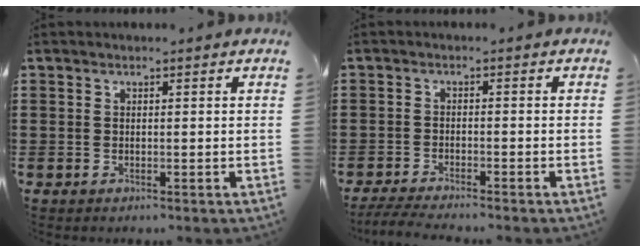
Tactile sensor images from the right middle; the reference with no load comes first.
{"total": 2.9, "force": [-2.7, 0.0, 1.0], "torque": [-0.029, -0.006, -0.059]}